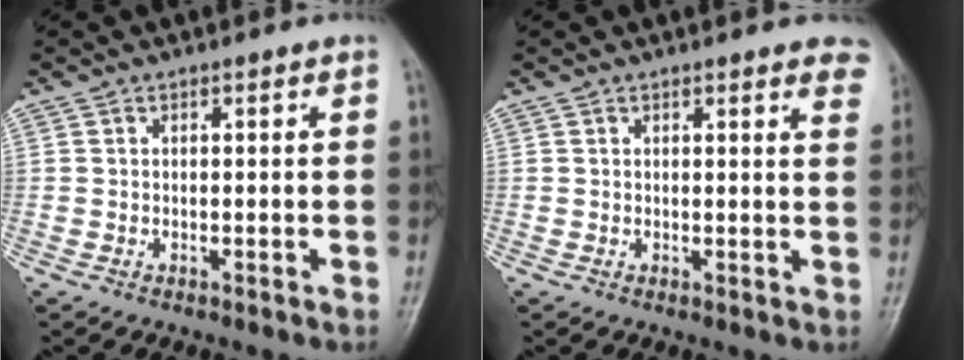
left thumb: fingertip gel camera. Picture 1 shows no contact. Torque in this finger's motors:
{"motor_torque": [-0.10, -0.12, -0.18, 0.07, 0.05]}